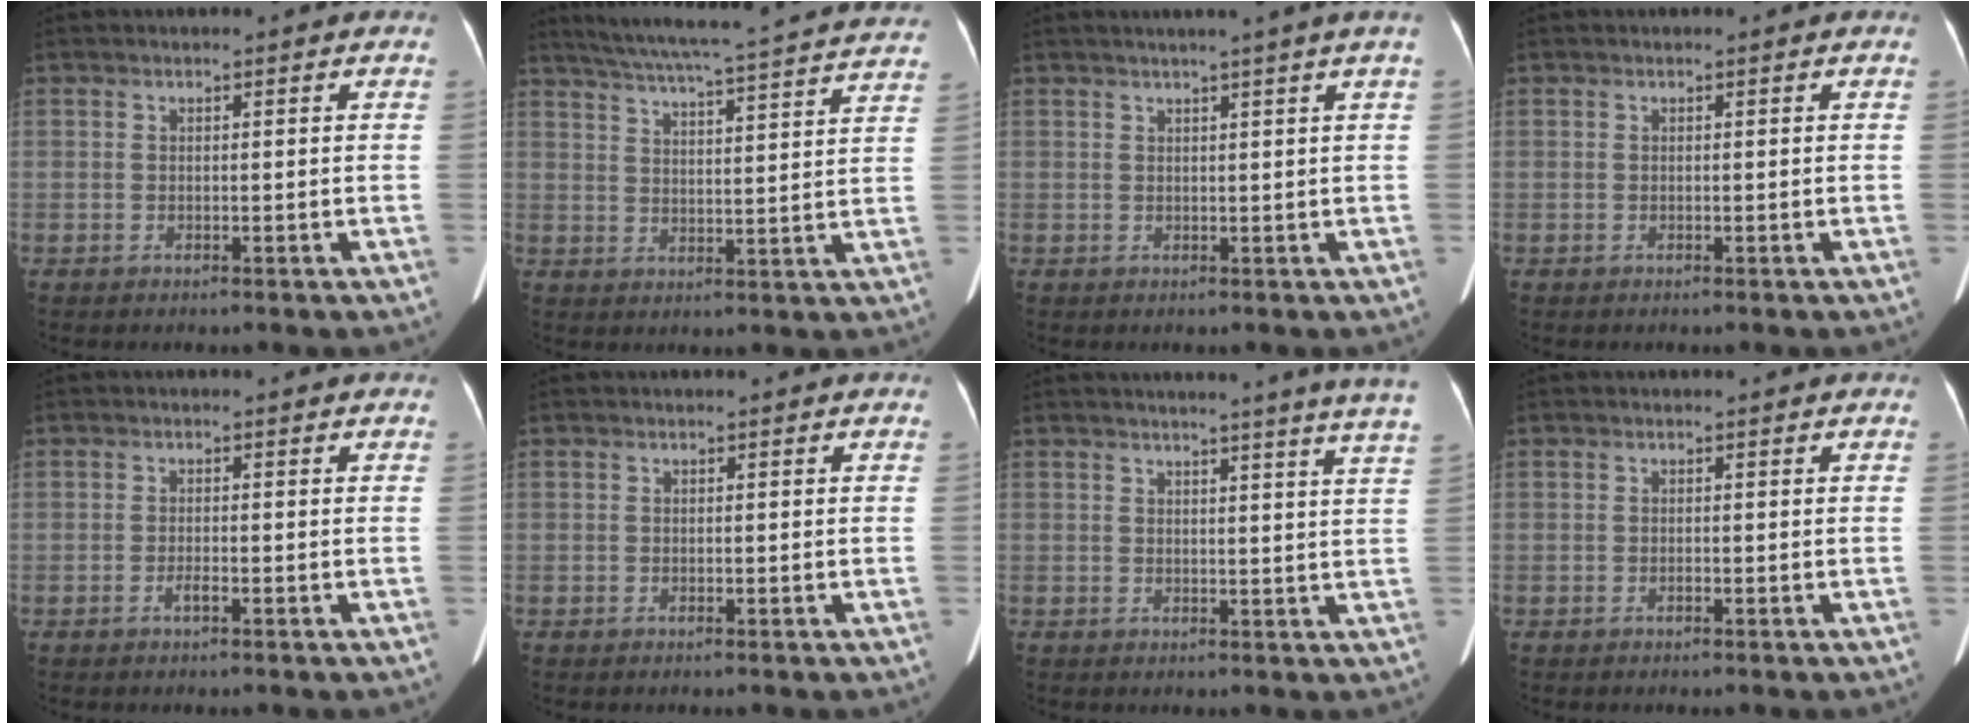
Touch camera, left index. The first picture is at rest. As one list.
[{"total": 26.9, "force": [24.6, 0.9, 10.8], "torque": [-0.182, -0.024, 0.307]}, {"total": 4.0, "force": [3.0, -1.2, 2.4], "torque": [-0.029, 0.009, 0.042]}, {"total": 0.0}, {"total": 1.0, "force": [-0.7, 0.1, 0.7], "torque": [-0.017, -0.003, -0.014]}, {"total": 0.0}, {"total": 12.5, "force": [11.0, -1.5, 5.8], "torque": [-0.075, -0.043, 0.106]}, {"total": 0.0}]